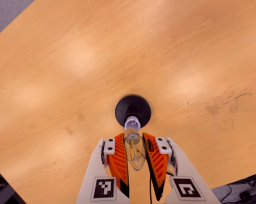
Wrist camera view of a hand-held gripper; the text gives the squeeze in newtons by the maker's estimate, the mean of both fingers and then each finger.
{"total": 18.5, "left": 19.7, "right": 17.2}